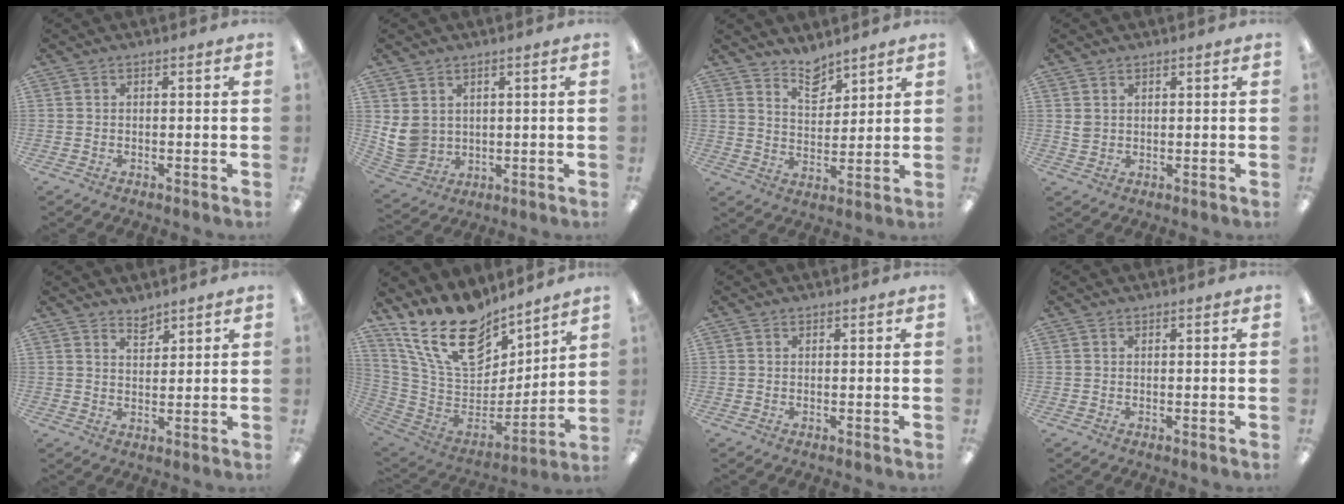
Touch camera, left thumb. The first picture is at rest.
{"total": 7.3, "force": [2.1, 6.5, 2.6], "torque": [-0.065, -0.011, 0.044]}
{"total": 7.0, "force": [6.2, 2.8, 1.7], "torque": [-0.022, -0.042, 0.112]}
{"total": 2.3, "force": [1.1, 1.9, 0.7], "torque": [-0.016, 0.001, 0.021]}
{"total": 3.2, "force": [3.0, 1.0, 0.4], "torque": [0.004, -0.025, 0.053]}
{"total": 22.0, "force": [14.8, 11.4, 11.6], "torque": [-0.220, -0.097, 0.271]}
{"total": 0.0}
{"total": 0.0}